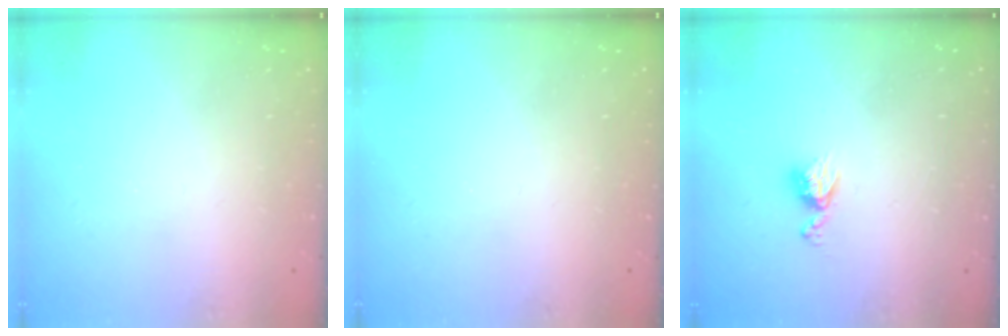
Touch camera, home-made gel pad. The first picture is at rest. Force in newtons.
{"total": 0.0}
{"total": 6.4, "press": 6.4, "slide": 0.5}